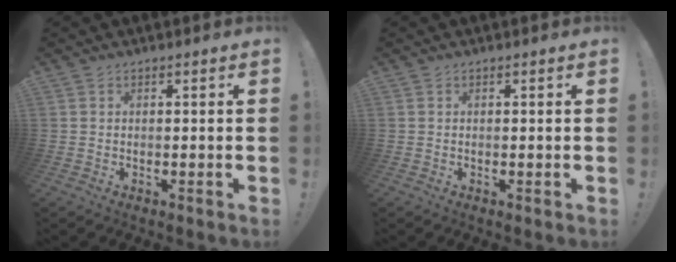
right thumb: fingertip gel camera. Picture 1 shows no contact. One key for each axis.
{"total": 0.0}